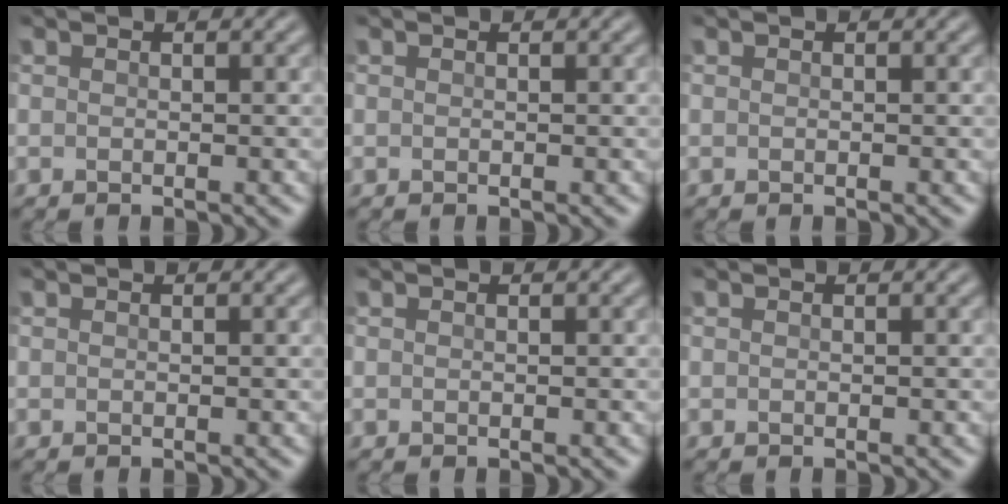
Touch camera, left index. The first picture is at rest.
{"total": 0.0}
{"total": 0.0}
{"total": 0.0}
{"total": 0.0}
{"total": 0.0}